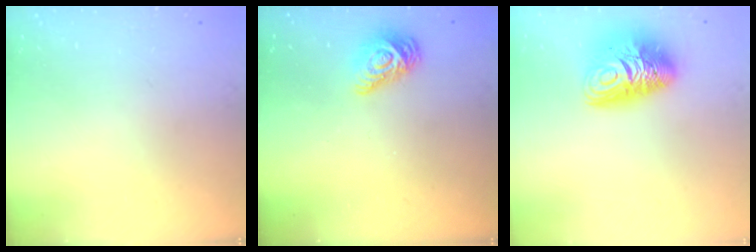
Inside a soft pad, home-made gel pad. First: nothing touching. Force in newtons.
{"total": 10.5, "press": 10.5, "slide": 0.4}
{"total": 12.7, "press": 12.6, "slide": 1.3}